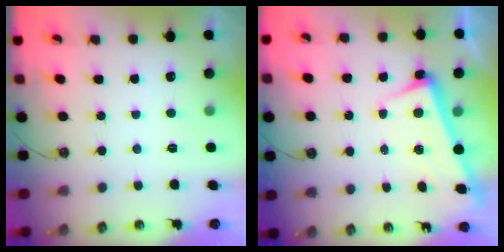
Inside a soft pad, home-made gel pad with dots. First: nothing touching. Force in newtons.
{"total": 2.5, "press": 2.2, "slide": 1.1}